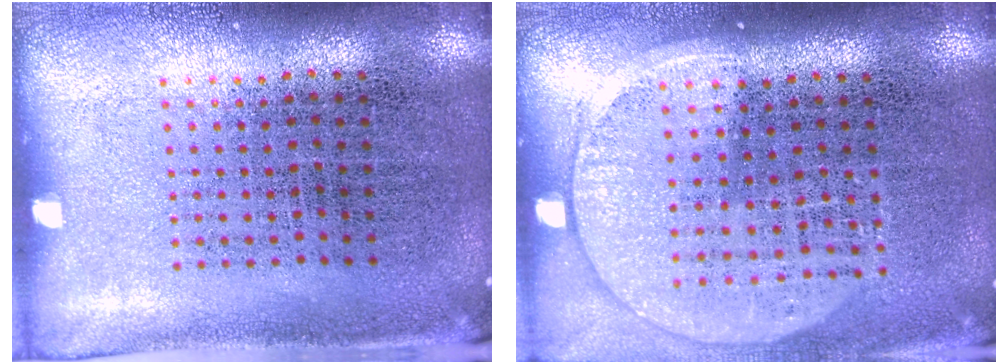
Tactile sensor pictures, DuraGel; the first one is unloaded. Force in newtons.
{"total": 1.4, "press": 1.3, "slide": 0.6}